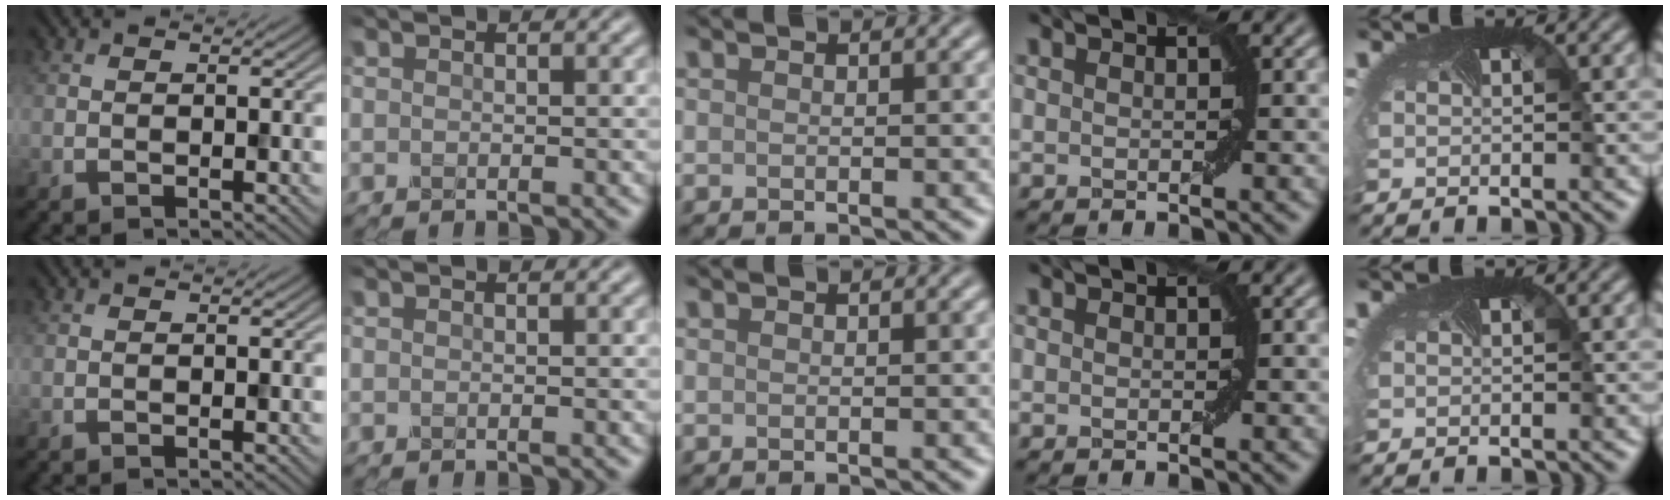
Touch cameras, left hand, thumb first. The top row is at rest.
{}